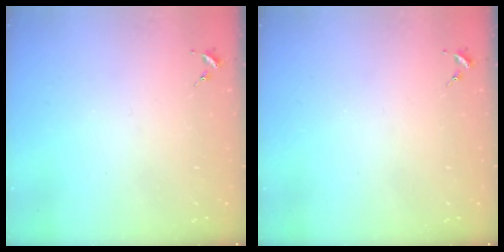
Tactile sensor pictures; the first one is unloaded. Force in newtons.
{"total": 0.0}